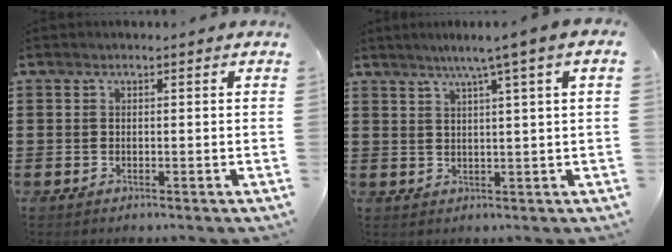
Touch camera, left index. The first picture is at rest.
{"total": 4.1, "force": [2.2, -0.9, 3.3], "torque": [-0.068, -0.007, 0.033]}